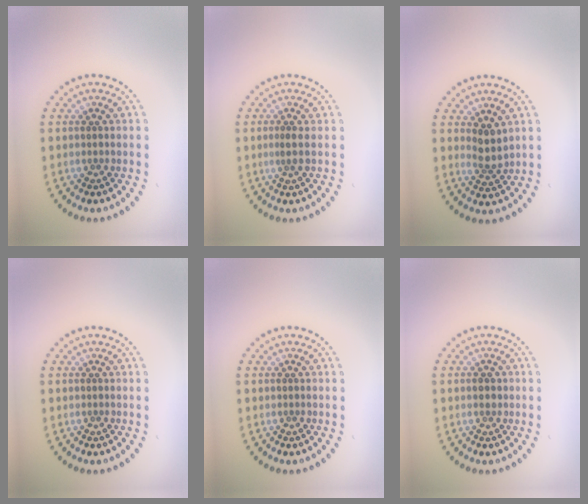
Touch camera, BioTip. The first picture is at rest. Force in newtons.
{"total": 0.8, "press": 0.5, "slide": 0.6}
{"total": 2.1, "press": 1.8, "slide": 1.1}
{"total": 0.0}
{"total": 0.0}
{"total": 1.1, "press": 1.1, "slide": 0.2}